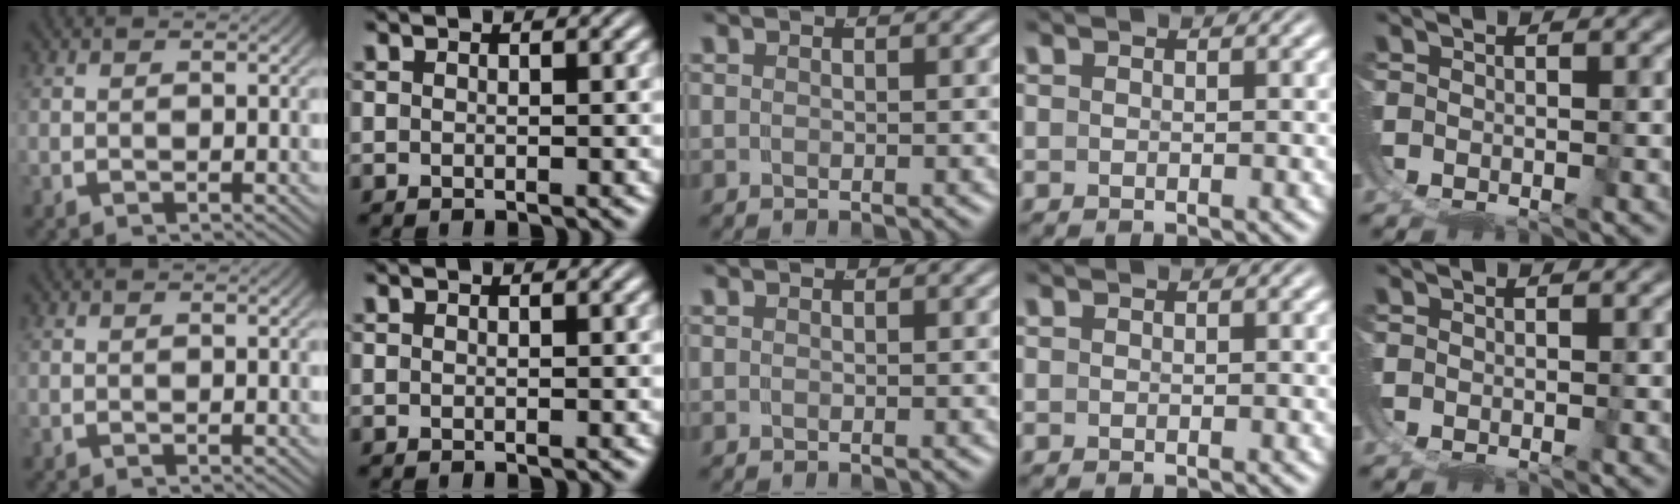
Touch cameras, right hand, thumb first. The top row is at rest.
{}